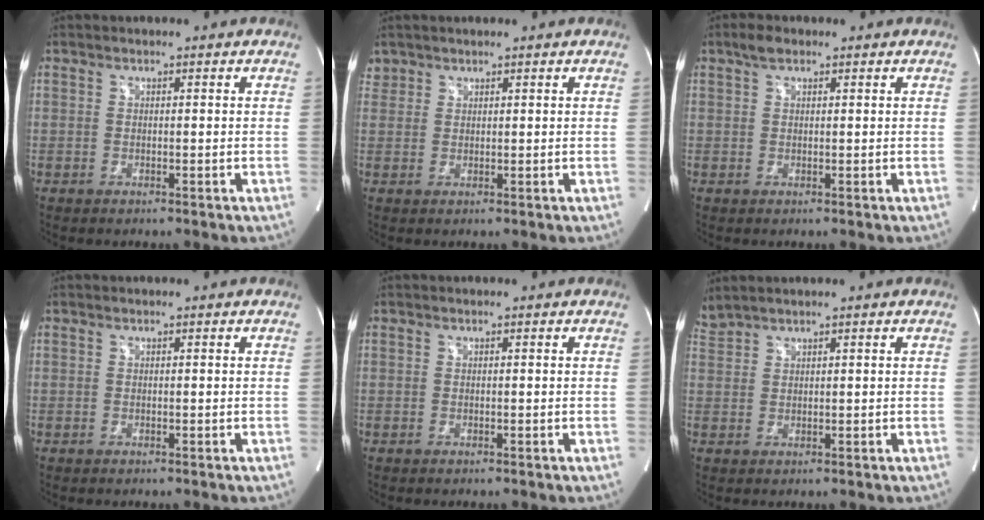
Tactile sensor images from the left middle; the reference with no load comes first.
{"total": 1.9, "force": [1.5, 1.1, -0.2], "torque": [0.009, 0.011, 0.026]}
{"total": 2.1, "force": [1.4, 1.0, 1.2], "torque": [-0.029, 0.012, 0.025]}
{"total": 0.0}
{"total": 0.0}
{"total": 2.8, "force": [2.7, -0.5, 0.8], "torque": [-0.028, 0.023, 0.062]}